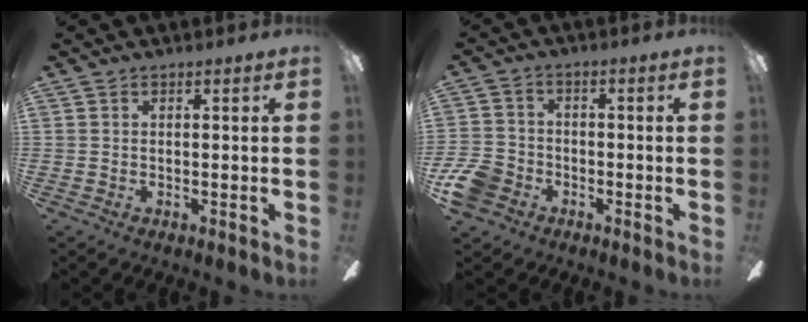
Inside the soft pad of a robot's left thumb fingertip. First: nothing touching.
{"total": 7.7, "force": [-3.9, 5.9, 2.9], "torque": [-0.073, 0.032, -0.074]}